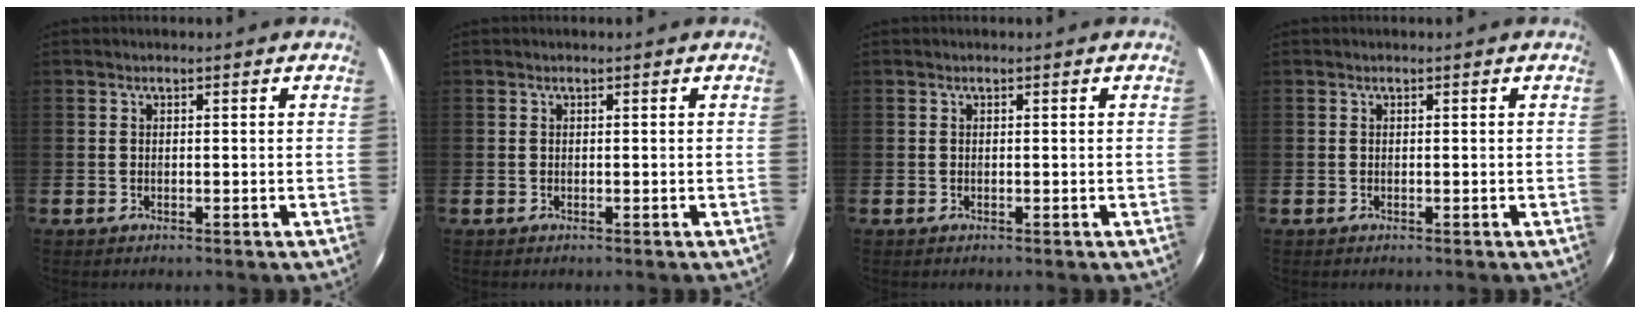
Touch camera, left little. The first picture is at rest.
{"total": 0.0}
{"total": 0.0}
{"total": 0.0}